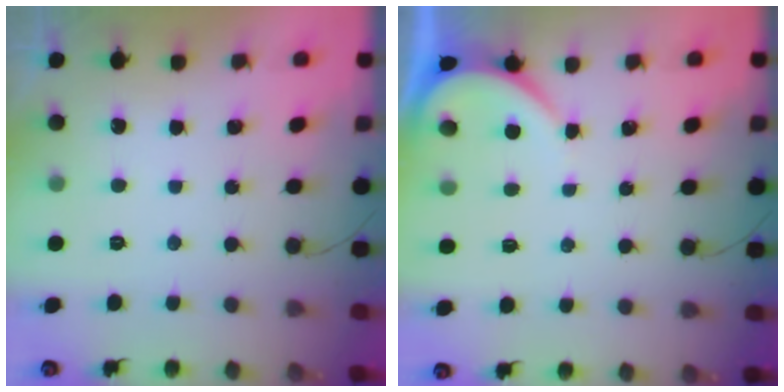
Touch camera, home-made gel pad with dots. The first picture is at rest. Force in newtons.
{"total": 2.6, "press": 2.6, "slide": 0.2}